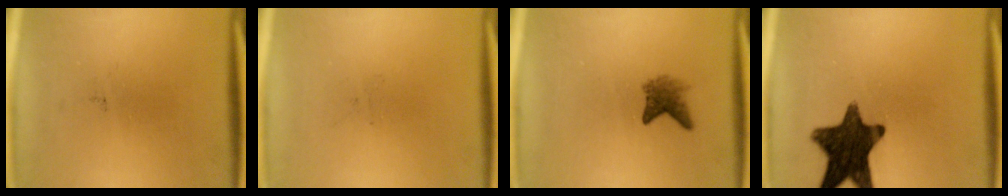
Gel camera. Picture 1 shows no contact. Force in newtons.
{"total": 0.0}
{"total": 2.7}
{"total": 14.3}